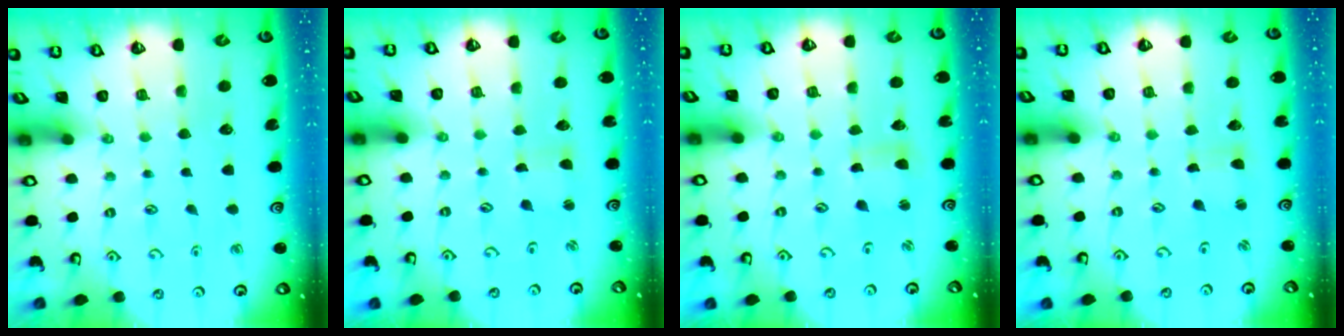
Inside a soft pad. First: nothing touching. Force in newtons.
{"total": 1.6, "press": 1.6, "slide": 0.3}
{"total": 2.4, "press": 2.4, "slide": 0.2}
{"total": 1.9, "press": 1.9, "slide": 0.3}